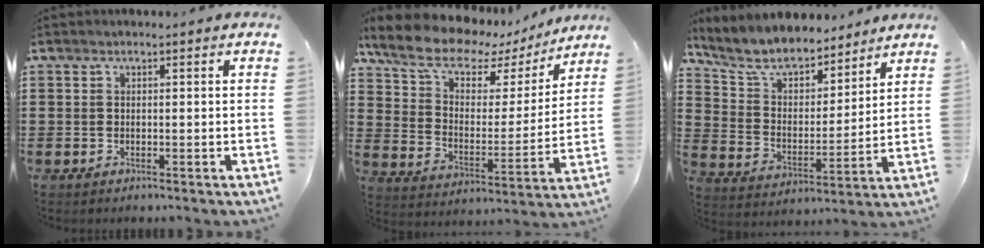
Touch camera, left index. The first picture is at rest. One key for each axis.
{"total": 10.1, "fx": 7.8, "fy": 4.4, "fz": 4.6, "tx": -0.120, "ty": -0.039, "tz": 0.136}
{"total": 8.2, "fx": 7.5, "fy": 2.4, "fz": 2.0, "tx": -0.081, "ty": -0.048, "tz": 0.134}